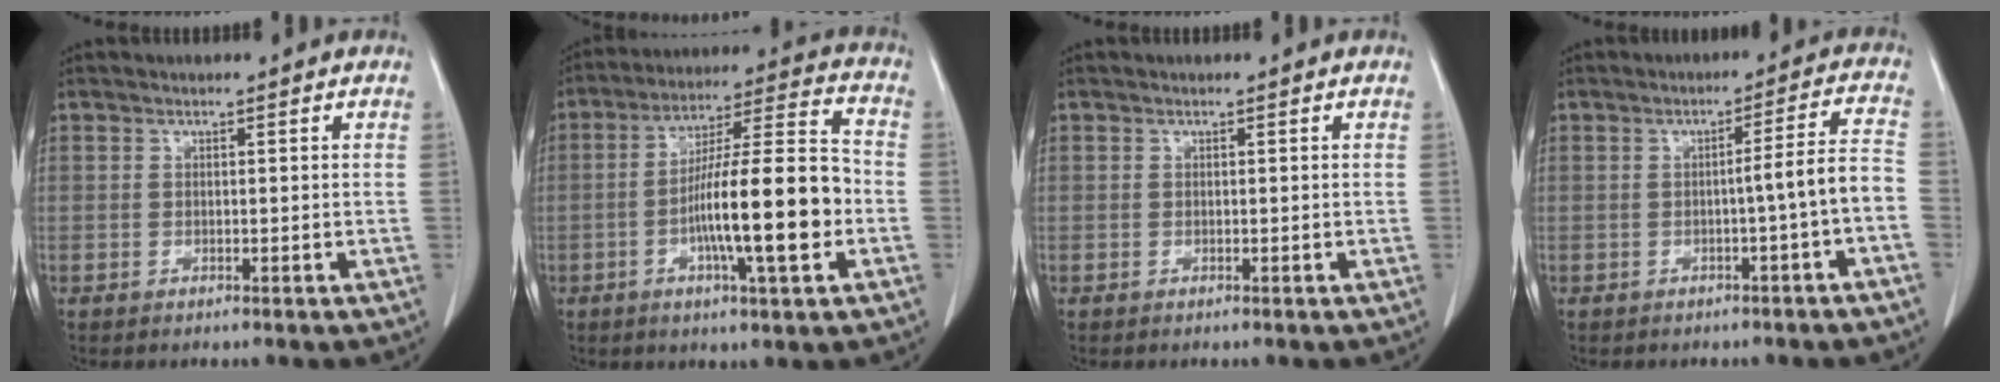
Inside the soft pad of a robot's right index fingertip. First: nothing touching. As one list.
[{"total": 16.1, "force": [-3.6, 1.6, 15.6], "torque": [-0.262, 0.009, -0.062]}, {"total": 0.0}, {"total": 5.2, "force": [-1.9, -0.6, 4.8], "torque": [-0.061, 0.013, -0.026]}]